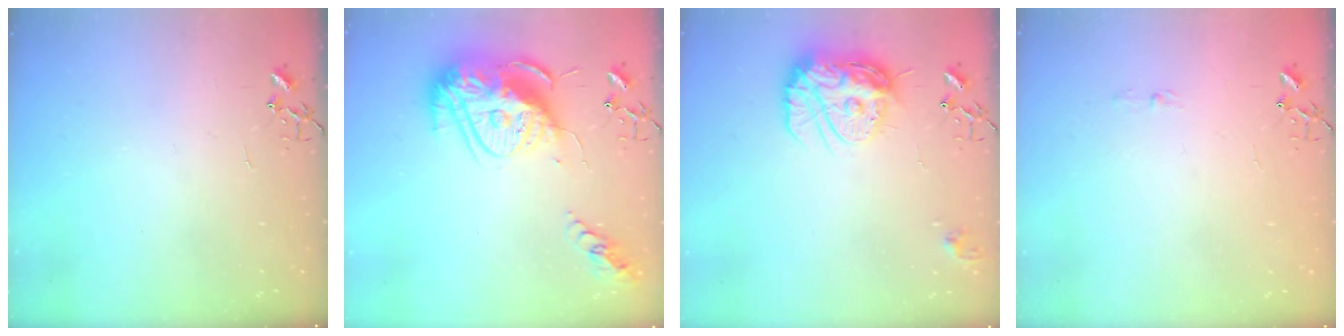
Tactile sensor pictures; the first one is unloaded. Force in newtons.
{"total": 21.7, "press": 21.6, "slide": 2.0}
{"total": 14.6, "press": 14.5, "slide": 1.5}
{"total": 2.9, "press": 2.9, "slide": 0.4}